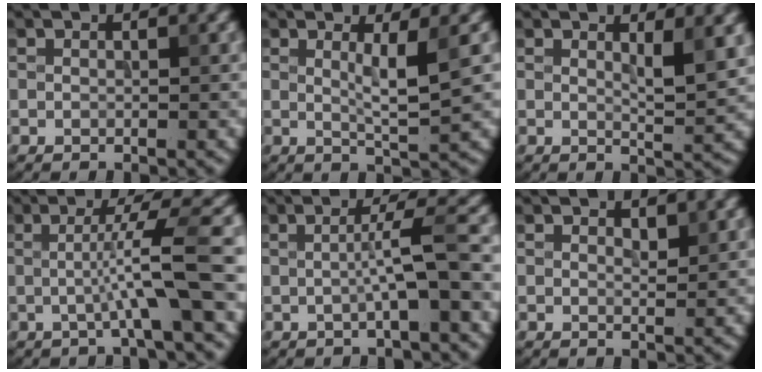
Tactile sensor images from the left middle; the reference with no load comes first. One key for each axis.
{"total": 3.5, "fx": 0.7, "fy": 0.5, "fz": 3.4, "tx": -0.054, "ty": -0.008, "tz": 0.012}
{"total": 2.8, "fx": 1.2, "fy": 0.5, "fz": 2.5, "tx": -0.035, "ty": -0.006, "tz": 0.020}
{"total": 6.2, "fx": -0.8, "fy": 0.5, "fz": 6.1, "tx": -0.096, "ty": 0.016, "tz": -0.021}
{"total": 4.0, "fx": -0.5, "fy": 0.3, "fz": 4.0, "tx": -0.063, "ty": 0.016, "tz": -0.014}
{"total": 0.7, "fx": 0.6, "fy": 0.2, "fz": 0.4, "tx": -0.009, "ty": -0.003, "tz": 0.011}